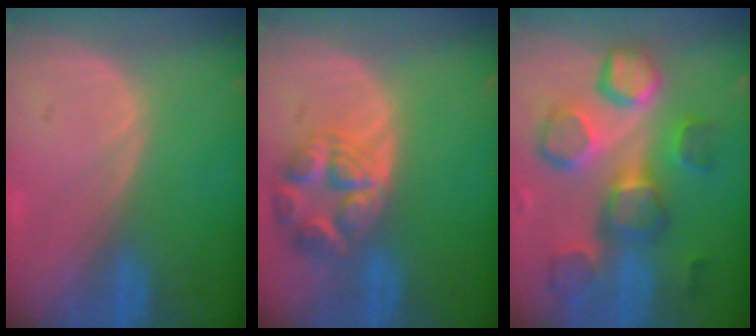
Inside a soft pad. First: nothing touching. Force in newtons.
{"total": 7.8, "press": 7.0, "slide": 3.5}
{"total": 11.0, "press": 10.6, "slide": 2.7}